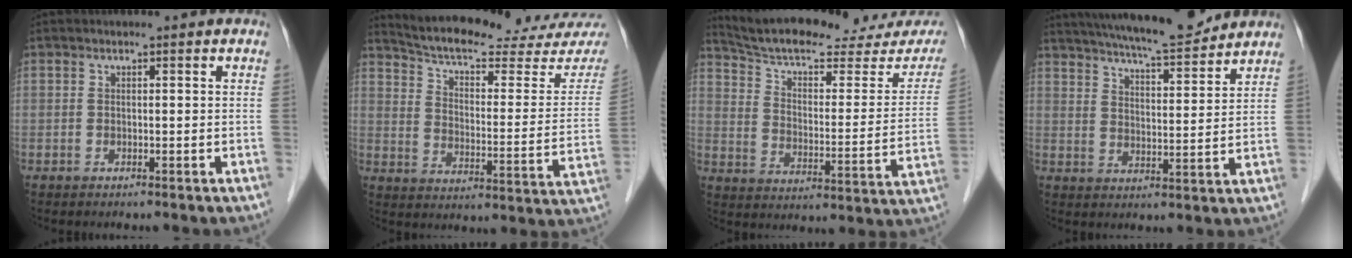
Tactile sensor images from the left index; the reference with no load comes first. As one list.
[{"total": 24.2, "force": [22.2, 3.4, 8.9], "torque": [-0.134, -0.053, 0.285]}, {"total": 25.2, "force": [22.6, 5.3, 9.8], "torque": [-0.146, -0.030, 0.297]}, {"total": 14.5, "force": [13.2, 1.3, 5.9], "torque": [-0.100, 0.003, 0.199]}]